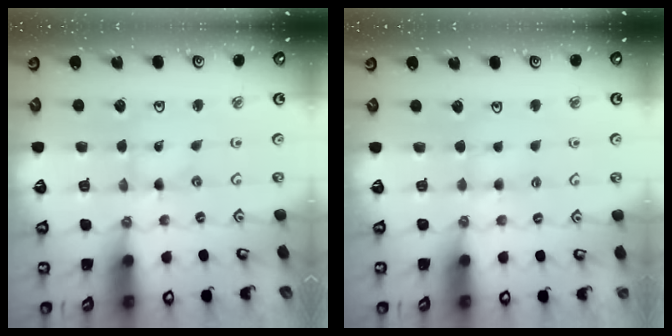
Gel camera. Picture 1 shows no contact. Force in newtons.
{"total": 3.5, "press": 3.5, "slide": 0.6}